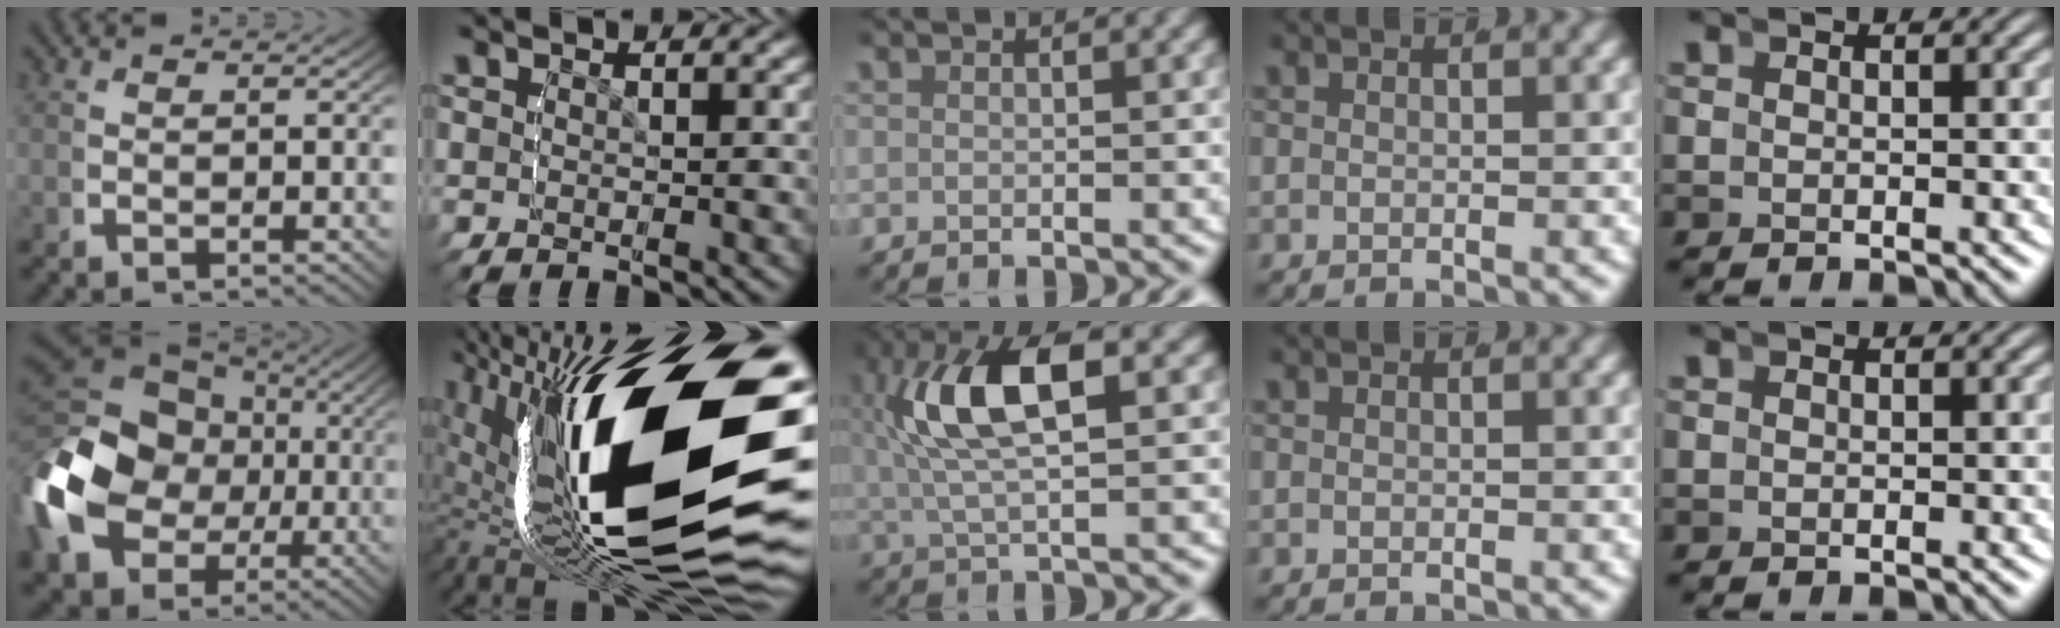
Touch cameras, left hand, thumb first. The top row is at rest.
{"thumb": {"total": 15.7, "force": [-0.6, 12.4, 9.7], "torque": [-0.249, -0.059, 0.020]}, "index": {"total": 23.9, "force": [-3.2, 11.0, 21.0], "torque": [-0.349, 0.005, -0.047]}, "middle": {"total": 8.3, "force": [1.5, 3.0, 7.6], "torque": [-0.161, 0.013, 0.023]}}